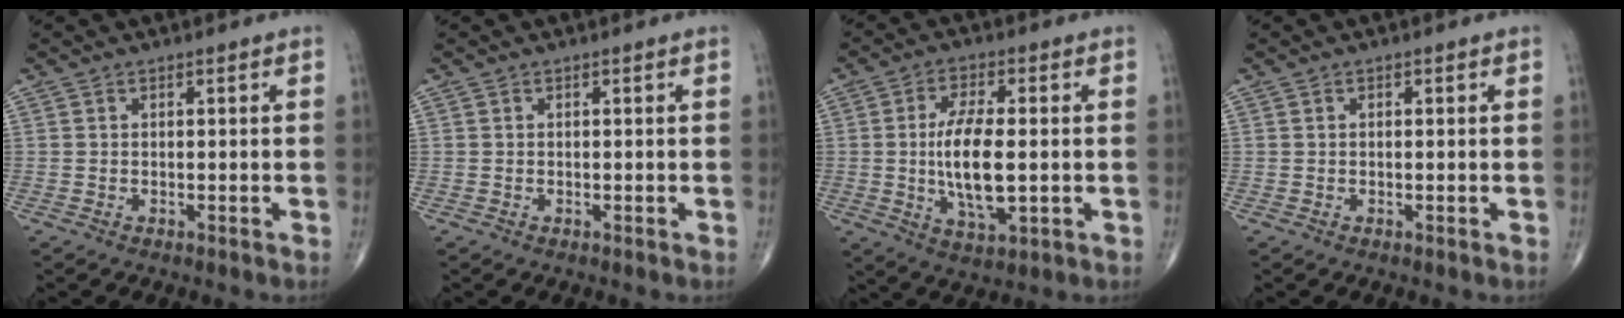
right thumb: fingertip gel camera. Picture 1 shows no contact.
{"total": 0.0}
{"total": 11.2, "force": [-0.6, 4.3, 10.3], "torque": [-0.192, -0.008, -0.008]}
{"total": 0.0}